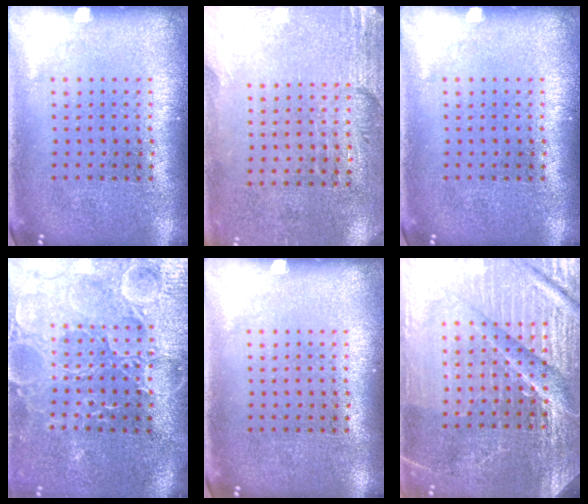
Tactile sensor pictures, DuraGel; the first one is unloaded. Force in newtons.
{"total": 2.8, "press": 2.4, "slide": 1.3}
{"total": 0.0}
{"total": 3.7, "press": 3.6, "slide": 0.9}
{"total": 0.0}
{"total": 5.1, "press": 4.8, "slide": 1.8}